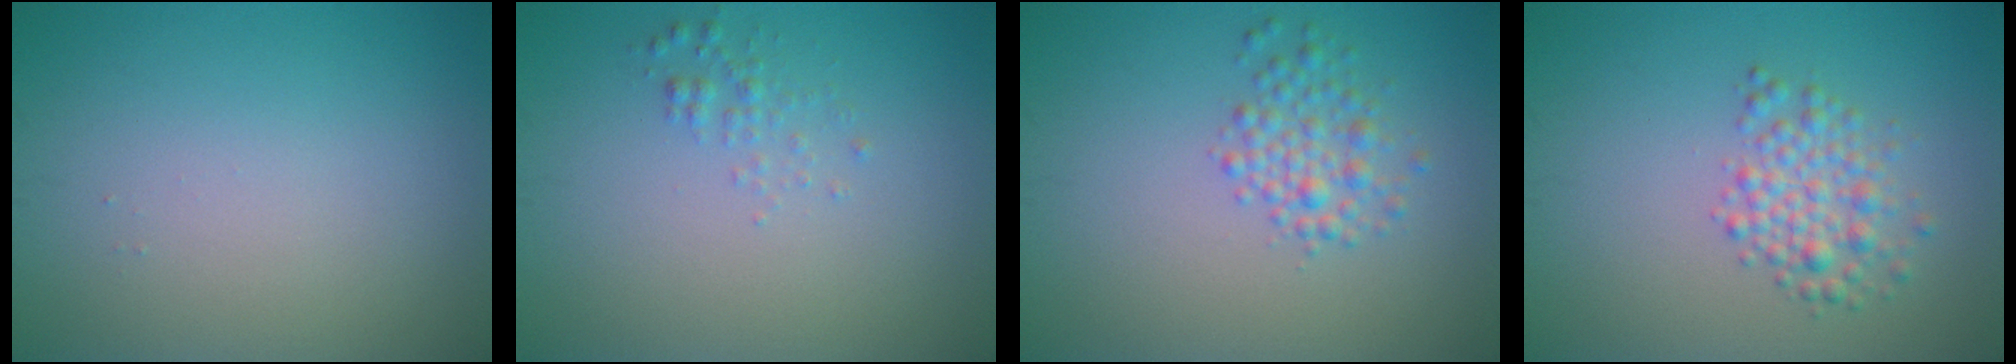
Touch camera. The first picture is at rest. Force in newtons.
{"total": 1.1, "press": 1.1, "slide": 0.0}
{"total": 3.2, "press": 3.2, "slide": 0.0}
{"total": 2.9, "press": 2.9, "slide": 0.1}